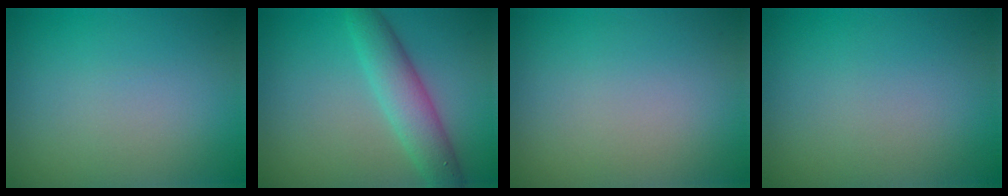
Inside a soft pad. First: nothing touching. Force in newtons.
{"total": 4.3, "press": 4.3, "slide": 0.2}
{"total": 0.0}
{"total": 0.0}